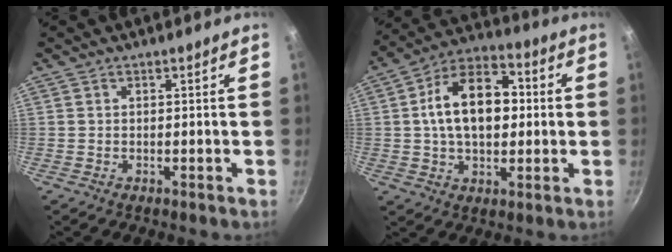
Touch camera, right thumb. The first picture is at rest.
{"total": 16.0, "force": [1.4, 10.1, 12.3], "torque": [-0.166, 0.026, 0.010]}